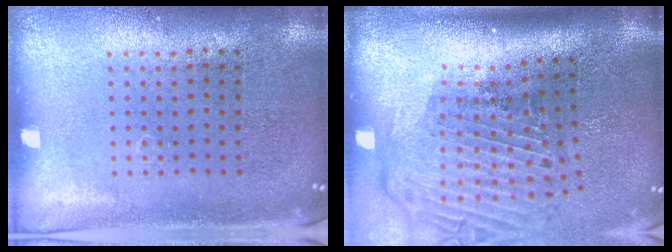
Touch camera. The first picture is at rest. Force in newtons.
{"total": 3.0, "press": 2.1, "slide": 2.1}